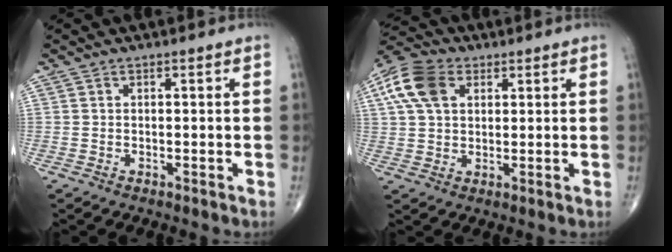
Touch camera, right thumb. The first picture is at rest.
{"total": 10.4, "force": [3.7, 6.9, 6.9], "torque": [-0.134, 0.010, 0.065]}